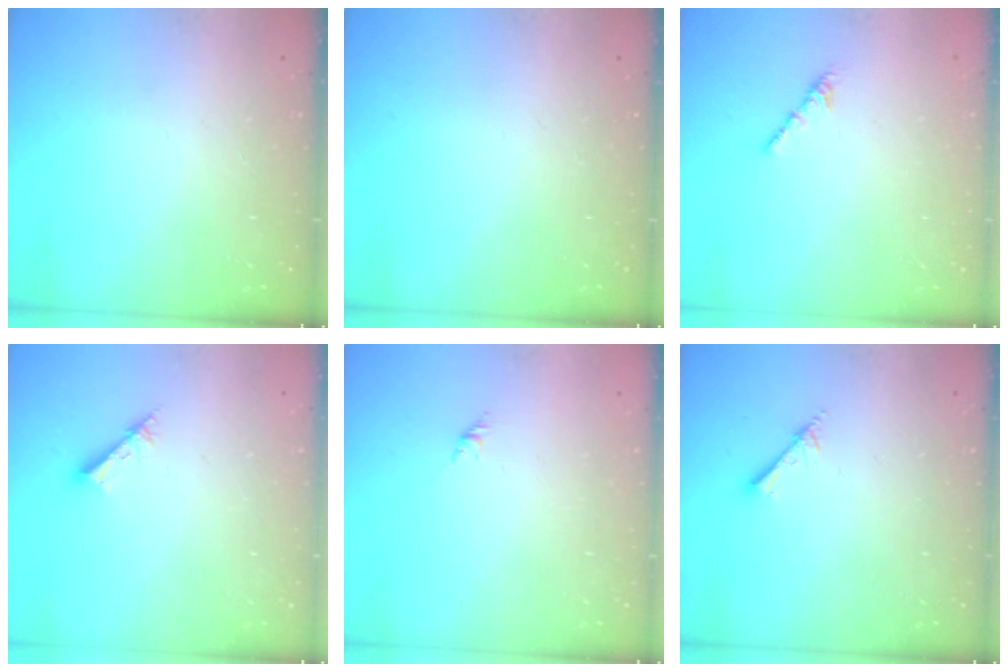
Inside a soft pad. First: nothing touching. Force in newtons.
{"total": 0.0}
{"total": 2.1, "press": 2.0, "slide": 0.7}
{"total": 2.6, "press": 2.6, "slide": 0.2}
{"total": 1.6, "press": 1.5, "slide": 0.7}
{"total": 2.2, "press": 2.2, "slide": 0.3}